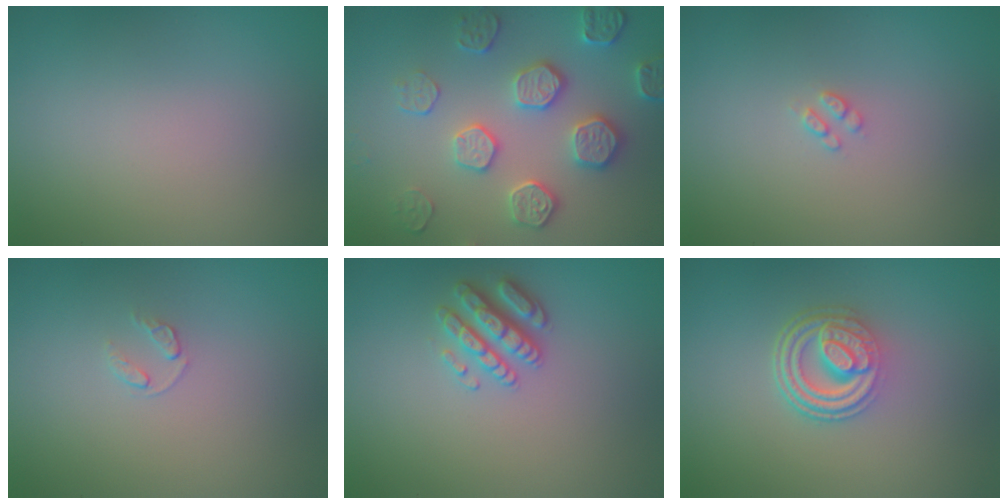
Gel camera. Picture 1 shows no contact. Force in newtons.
{"total": 4.6, "press": 4.3, "slide": 1.7}
{"total": 1.0, "press": 0.9, "slide": 0.2}
{"total": 0.8, "press": 0.5, "slide": 0.6}
{"total": 2.8, "press": 2.7, "slide": 0.8}
{"total": 4.8, "press": 3.4, "slide": 3.3}